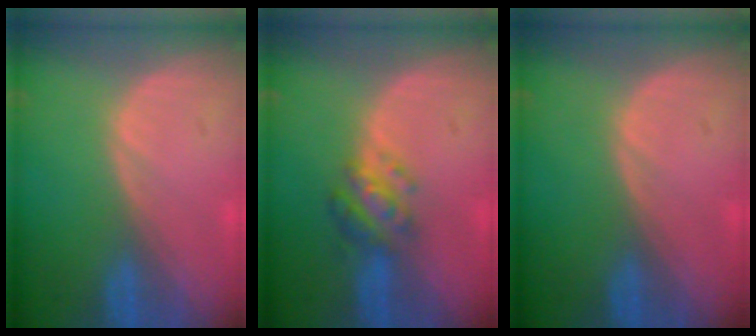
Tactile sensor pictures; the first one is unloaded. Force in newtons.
{"total": 4.7, "press": 4.7, "slide": 0.4}
{"total": 0.0}